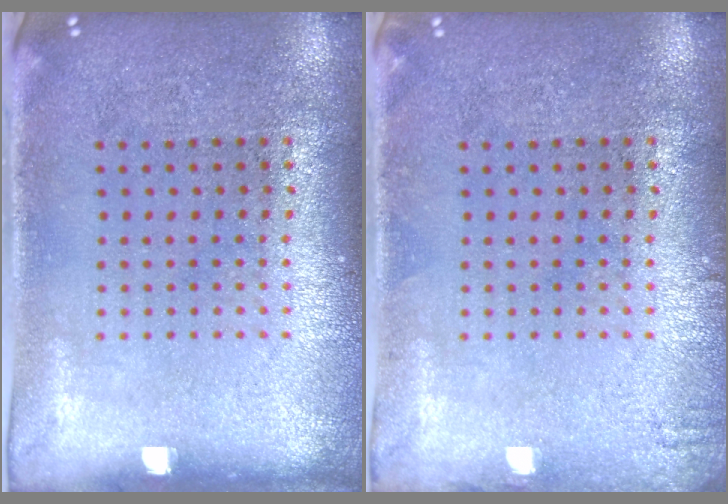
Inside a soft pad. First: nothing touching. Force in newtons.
{"total": 0.8, "press": 0.8, "slide": 0.1}